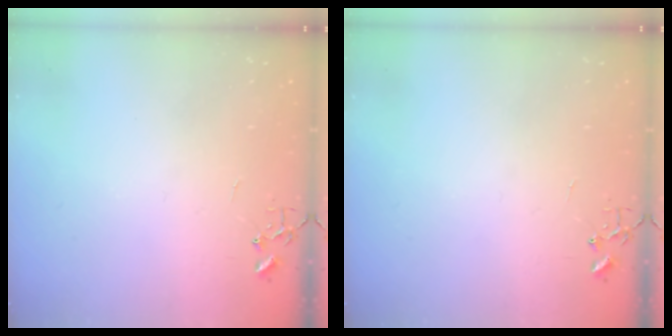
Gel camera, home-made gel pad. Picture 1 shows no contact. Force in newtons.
{"total": 0.0}